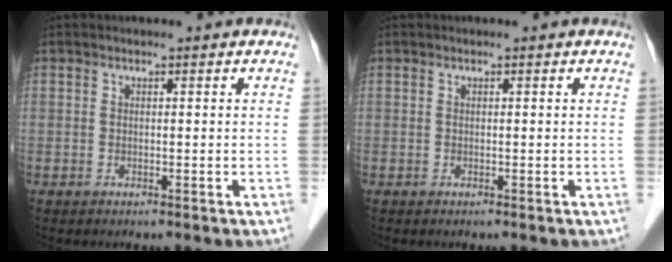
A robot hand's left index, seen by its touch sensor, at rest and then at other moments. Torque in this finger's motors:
{"motor_torque": [0.00, 0.00, 0.00, 0.00]}